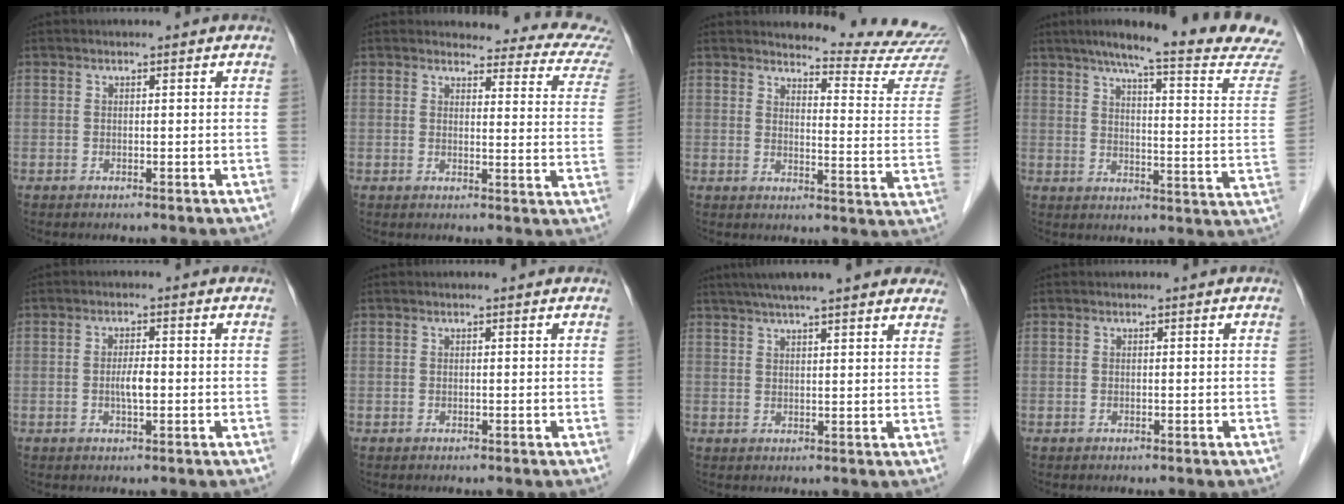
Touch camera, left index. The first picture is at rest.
{"total": 13.9, "force": [13.2, 2.6, 3.2], "torque": [-0.002, -0.062, 0.110]}
{"total": 13.7, "force": [13.6, -1.1, 1.4], "torque": [-0.012, -0.119, 0.143]}
{"total": 23.0, "force": [20.2, -0.2, 11.0], "torque": [-0.154, -0.060, 0.249]}
{"total": 2.5, "force": [-0.4, 0.6, 2.4], "torque": [-0.046, 0.002, -0.007]}
{"total": 0.0}
{"total": 17.9, "force": [15.0, 2.1, 9.6], "torque": [-0.144, 0.048, 0.193]}
{"total": 0.0}